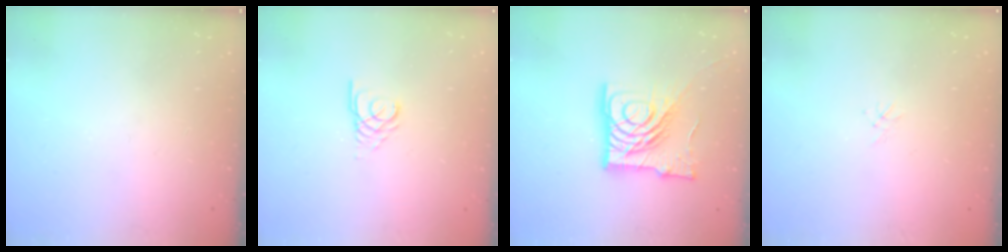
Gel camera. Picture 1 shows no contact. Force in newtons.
{"total": 3.5, "press": 3.5, "slide": 0.4}
{"total": 23.5, "press": 23.3, "slide": 2.7}
{"total": 1.1, "press": 1.0, "slide": 0.3}